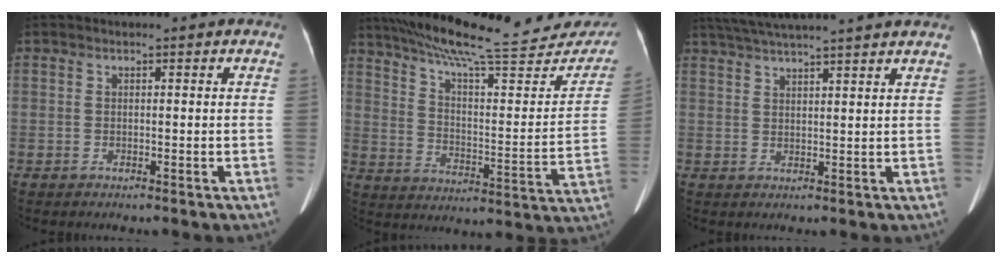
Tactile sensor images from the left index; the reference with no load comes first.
{"total": 28.0, "force": [24.5, 4.5, 12.6], "torque": [-0.200, -0.038, 0.321]}
{"total": 14.3, "force": [12.7, -0.7, 6.7], "torque": [-0.123, 0.033, 0.180]}